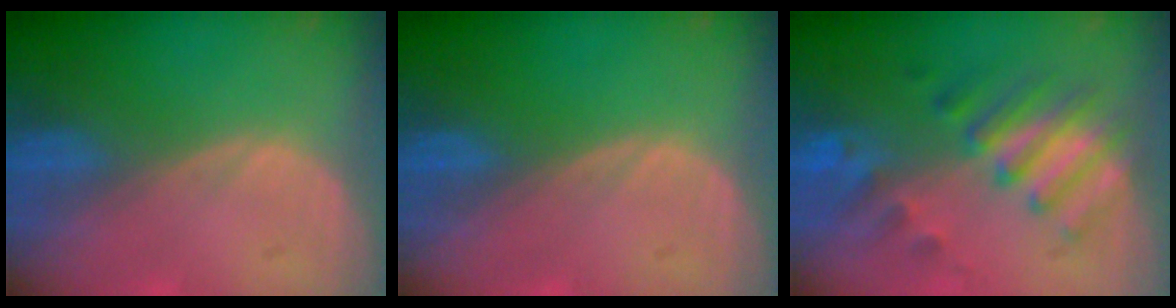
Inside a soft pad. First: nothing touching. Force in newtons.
{"total": 0.0}
{"total": 7.7, "press": 7.5, "slide": 1.8}